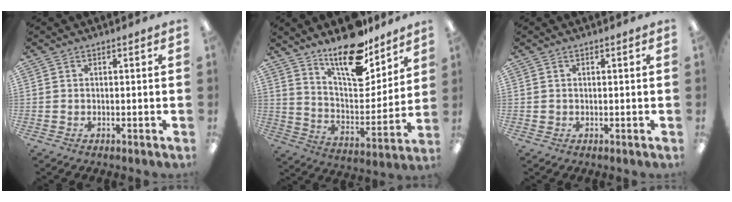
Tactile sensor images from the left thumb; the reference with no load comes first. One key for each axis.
{"total": 17.6, "fx": 13.9, "fy": 6.3, "fz": 8.8, "tx": -0.145, "ty": -0.097, "tz": 0.239}
{"total": 0.6, "fx": 0.2, "fy": 0.5, "fz": 0.1, "tx": -0.004, "ty": 0.005, "tz": 0.003}